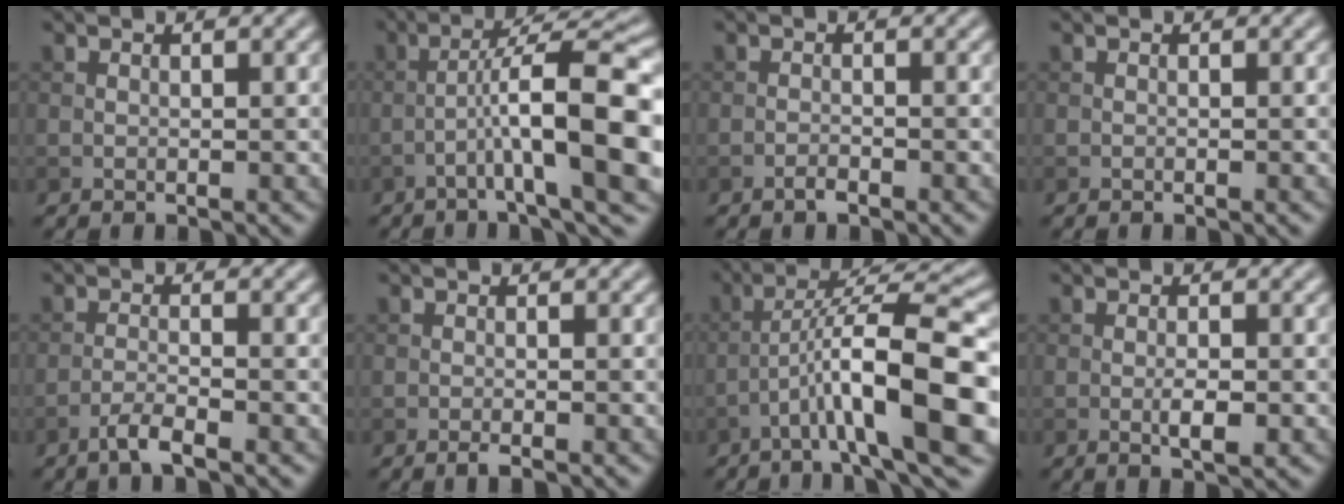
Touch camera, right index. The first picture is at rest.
{"total": 11.1, "force": [-2.7, 2.0, 10.6], "torque": [-0.156, 0.022, -0.041]}
{"total": 0.9, "force": [-0.7, 0.2, 0.5], "torque": [-0.009, 0.002, -0.015]}
{"total": 0.0}
{"total": 2.4, "force": [-1.7, 0.3, 1.7], "torque": [-0.035, 0.004, -0.038]}
{"total": 1.1, "force": [-0.7, 0.2, 0.9], "torque": [-0.014, -0.002, -0.013]}
{"total": 11.6, "force": [-3.9, 2.4, 10.6], "torque": [-0.168, 0.022, -0.061]}
{"total": 2.2, "force": [-0.6, 0.6, 2.0], "torque": [-0.034, -0.001, -0.010]}